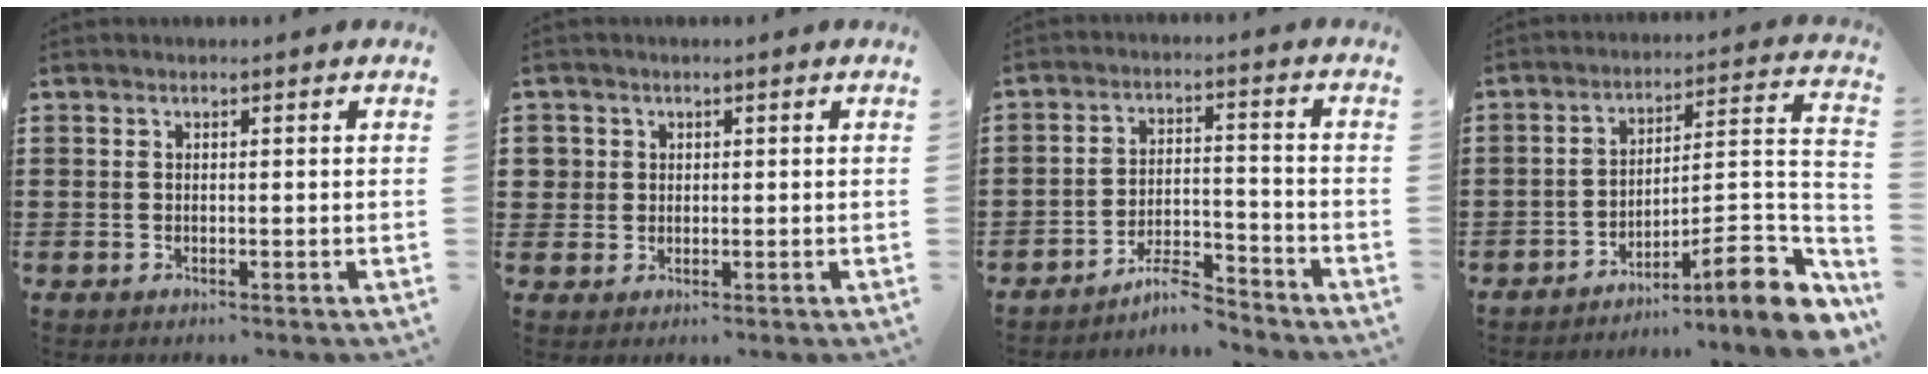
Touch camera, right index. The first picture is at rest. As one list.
[{"total": 2.2, "force": [0.6, 2.1, 0.3], "torque": [-0.017, 0.012, 0.009]}, {"total": 6.2, "force": [-5.7, 1.0, 2.1], "torque": [-0.040, 0.007, -0.109]}, {"total": 9.1, "force": [-6.0, 1.4, 6.7], "torque": [-0.088, -0.008, -0.117]}]